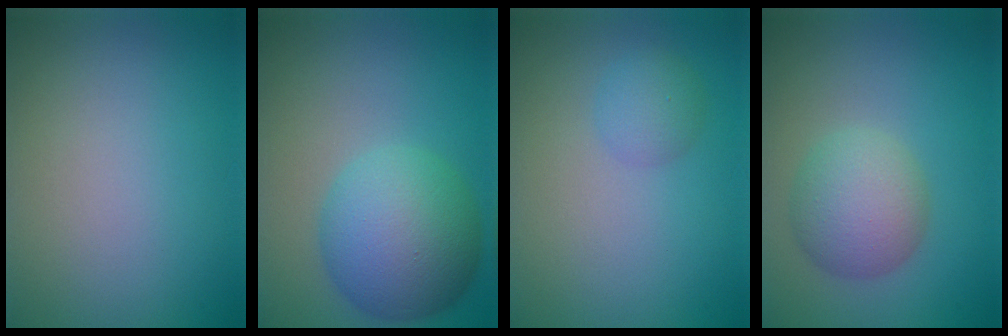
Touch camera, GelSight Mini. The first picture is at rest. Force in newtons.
{"total": 8.1, "press": 8.1, "slide": 0.1}
{"total": 1.9, "press": 1.9, "slide": 0.1}
{"total": 4.5, "press": 4.5, "slide": 0.2}